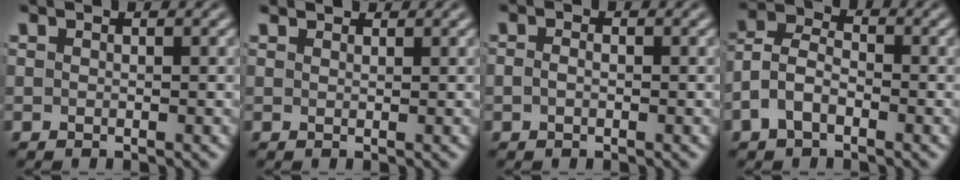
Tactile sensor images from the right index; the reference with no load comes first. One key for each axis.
{"total": 1.3, "fx": 1.2, "fy": -0.6, "fz": -0.1, "tx": 0.014, "ty": 0.000, "tz": 0.026}
{"total": 0.9, "fx": -0.4, "fy": 0.4, "fz": 0.8, "tx": -0.020, "ty": -0.005, "tz": -0.005}
{"total": 5.9, "fx": -1.3, "fy": 4.7, "fz": 3.2, "tx": -0.079, "ty": -0.019, "tz": -0.022}